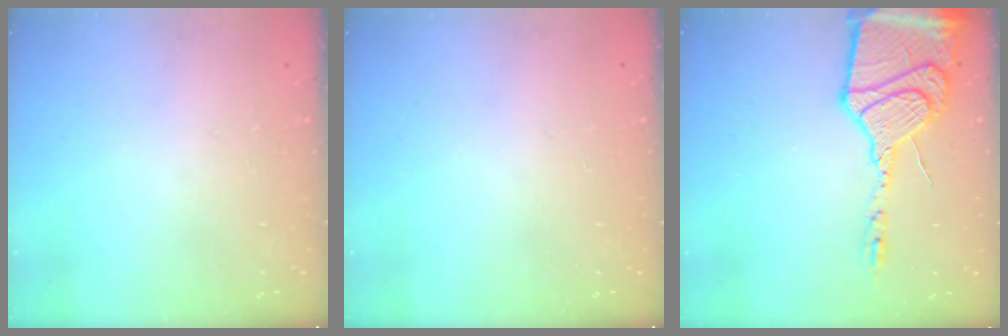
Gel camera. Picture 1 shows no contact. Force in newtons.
{"total": 0.0}
{"total": 24.1, "press": 21.5, "slide": 10.8}